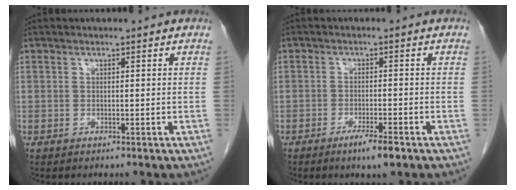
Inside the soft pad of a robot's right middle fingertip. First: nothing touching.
{"total": 3.7, "force": [-2.4, 0.4, 2.8], "torque": [-0.049, -0.005, -0.039]}